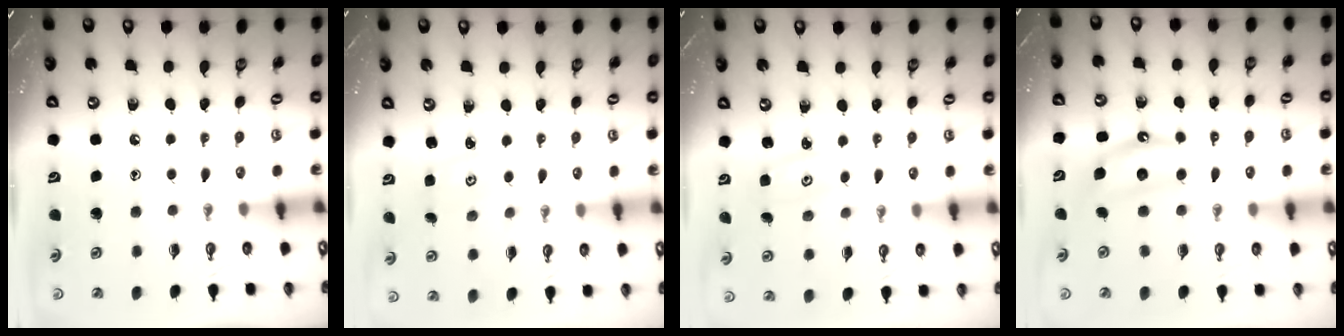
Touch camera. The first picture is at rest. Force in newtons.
{"total": 2.3, "press": 2.2, "slide": 0.4}
{"total": 2.7, "press": 2.7, "slide": 0.2}
{"total": 6.7, "press": 6.6, "slide": 0.4}